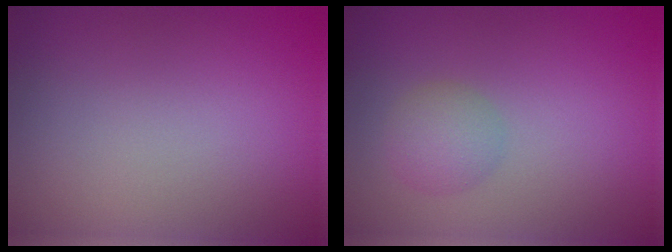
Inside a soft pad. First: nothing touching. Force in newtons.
{"total": 2.3, "press": 2.3, "slide": 0.0}